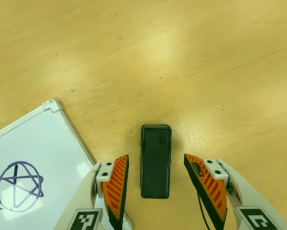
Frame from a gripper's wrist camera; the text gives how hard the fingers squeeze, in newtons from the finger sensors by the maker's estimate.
{"total": 0.0}